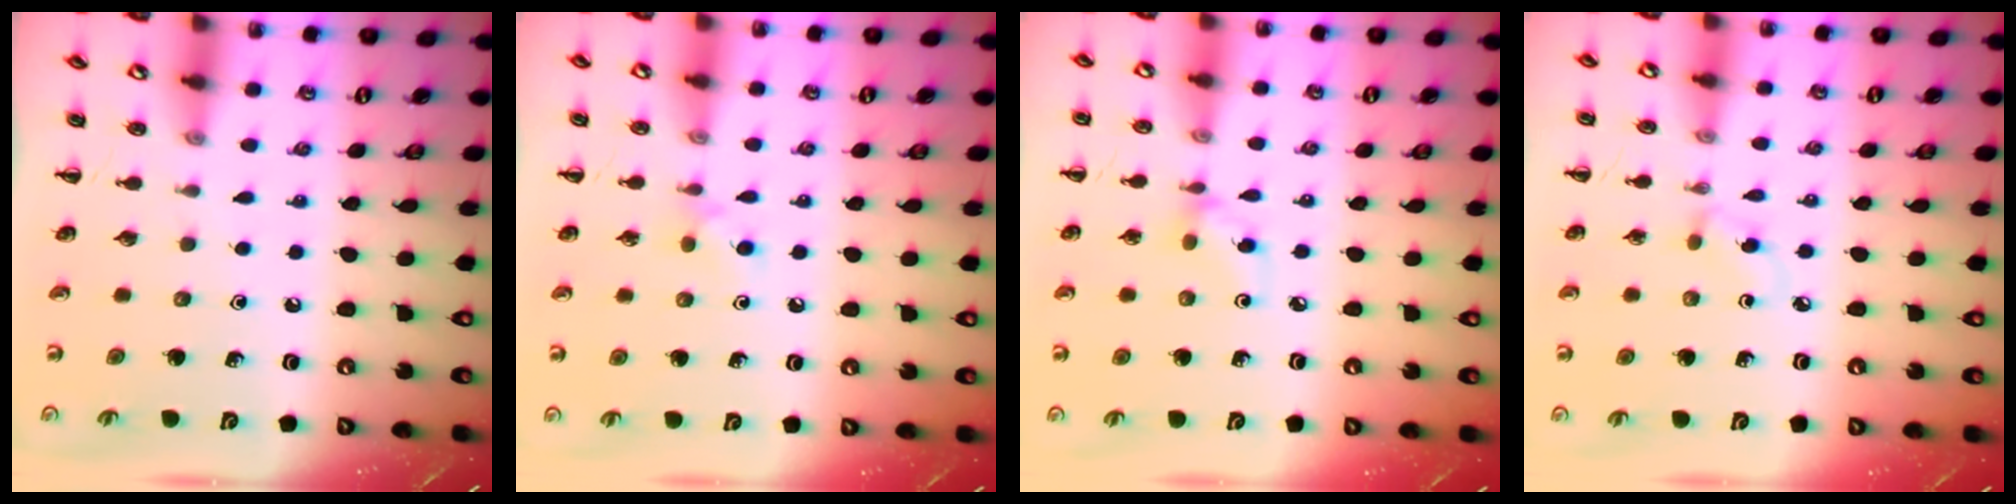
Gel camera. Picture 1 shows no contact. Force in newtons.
{"total": 4.1, "press": 3.9, "slide": 1.3}
{"total": 3.1, "press": 2.9, "slide": 1.1}
{"total": 2.9, "press": 2.6, "slide": 1.2}